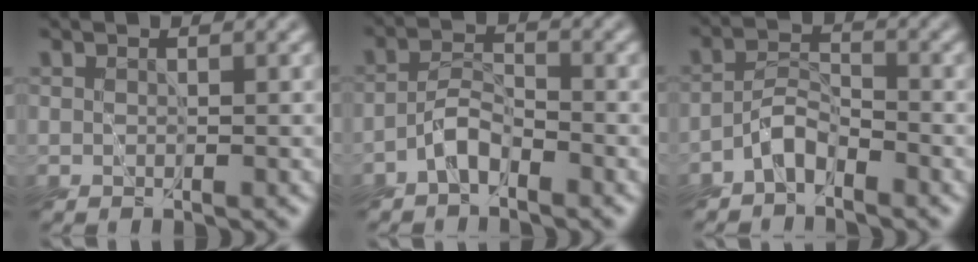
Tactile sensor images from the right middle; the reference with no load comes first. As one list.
[{"total": 2.8, "force": [-2.1, 1.0, 1.4], "torque": [-0.027, 0.009, -0.050]}, {"total": 2.9, "force": [-2.3, 1.1, 1.2], "torque": [-0.023, 0.008, -0.056]}]